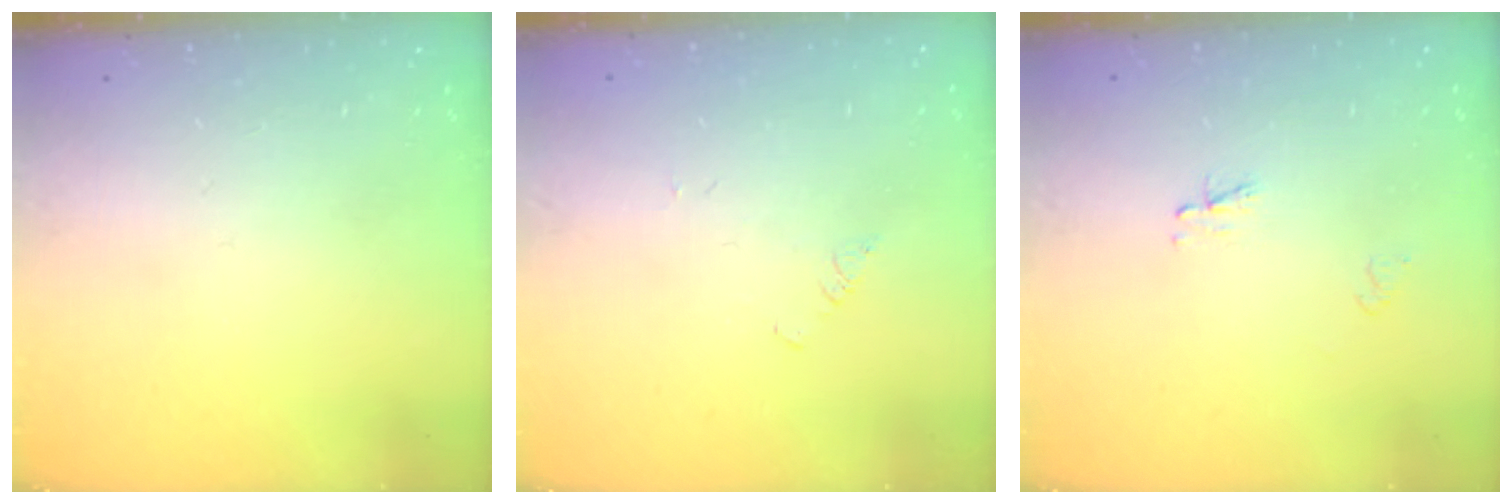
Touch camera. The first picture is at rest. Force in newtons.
{"total": 1.0, "press": 0.9, "slide": 0.2}
{"total": 2.3, "press": 2.3, "slide": 0.3}